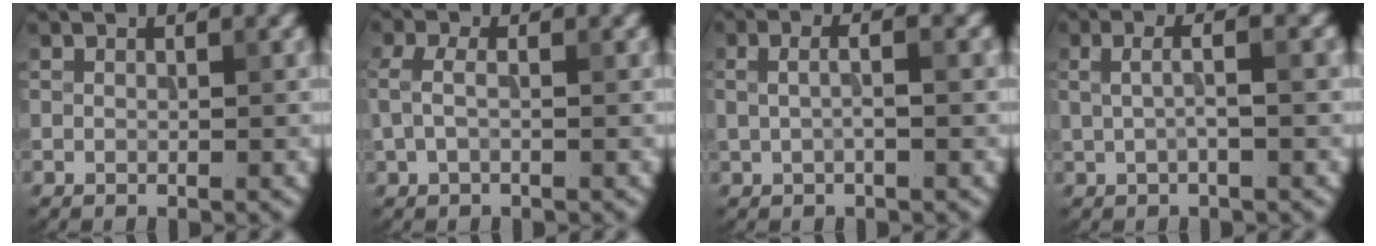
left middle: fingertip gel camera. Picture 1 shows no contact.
{"total": 1.8, "force": [-0.1, 0.9, 1.6], "torque": [-0.042, 0.004, -0.006]}
{"total": 2.2, "force": [0.2, 0.6, 2.1], "torque": [-0.038, 0.001, 0.001]}
{"total": 2.5, "force": [0.2, 0.6, 2.4], "torque": [-0.047, 0.008, 0.002]}